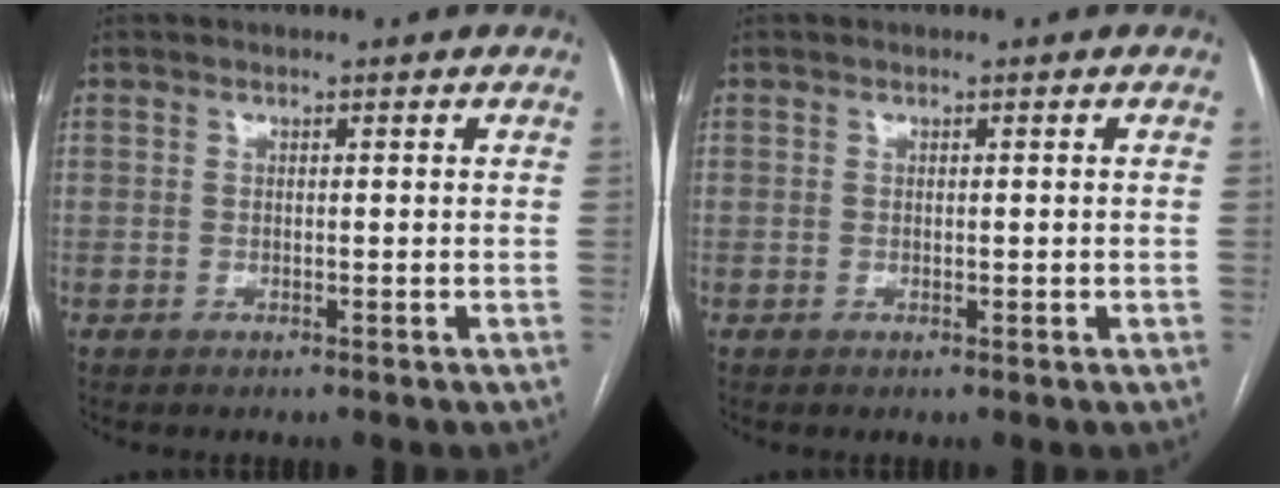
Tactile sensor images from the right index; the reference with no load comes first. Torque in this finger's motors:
{"motor_torque": [-0.27, 0.30, 0.02, 0.03]}